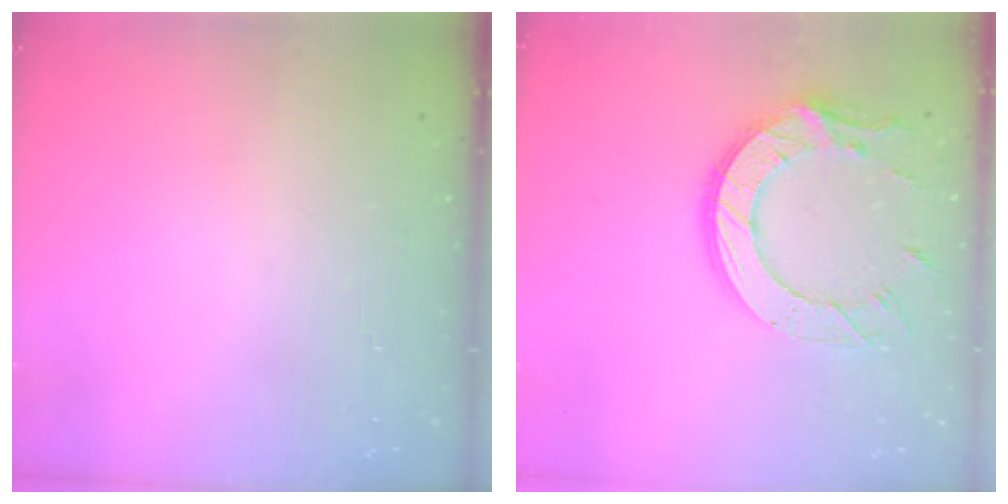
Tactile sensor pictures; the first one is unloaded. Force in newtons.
{"total": 15.9, "press": 15.9, "slide": 1.0}